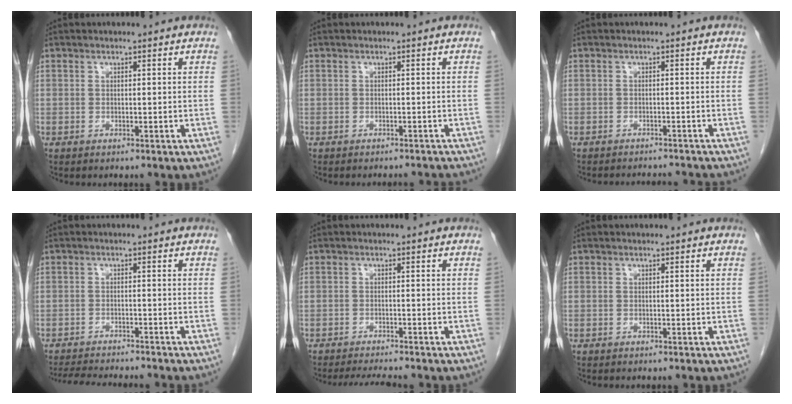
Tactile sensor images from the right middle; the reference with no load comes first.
{"total": 4.3, "force": [-4.2, 0.4, 0.8], "torque": [-0.010, -0.011, -0.044]}
{"total": 5.5, "force": [-5.4, 0.2, 0.9], "torque": [-0.008, -0.001, -0.068]}
{"total": 9.8, "force": [-9.1, 0.5, 3.6], "torque": [-0.052, -0.012, -0.131]}
{"total": 5.1, "force": [-4.8, 0.0, 1.8], "torque": [-0.025, -0.013, -0.076]}
{"total": 0.0}